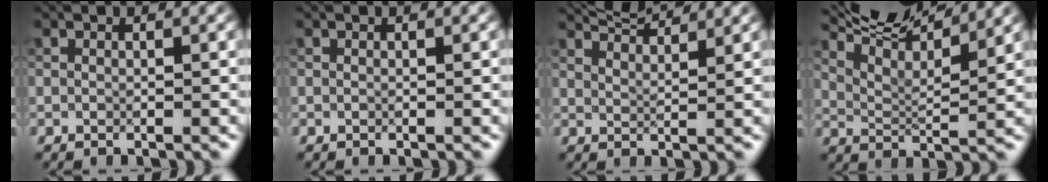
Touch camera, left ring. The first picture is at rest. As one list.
[{"total": 0.0}, {"total": 4.7, "force": [4.4, 0.5, 1.6], "torque": [-0.021, 0.007, 0.062]}, {"total": 9.4, "force": [8.0, 1.6, 4.6], "torque": [-0.082, 0.007, 0.106]}]